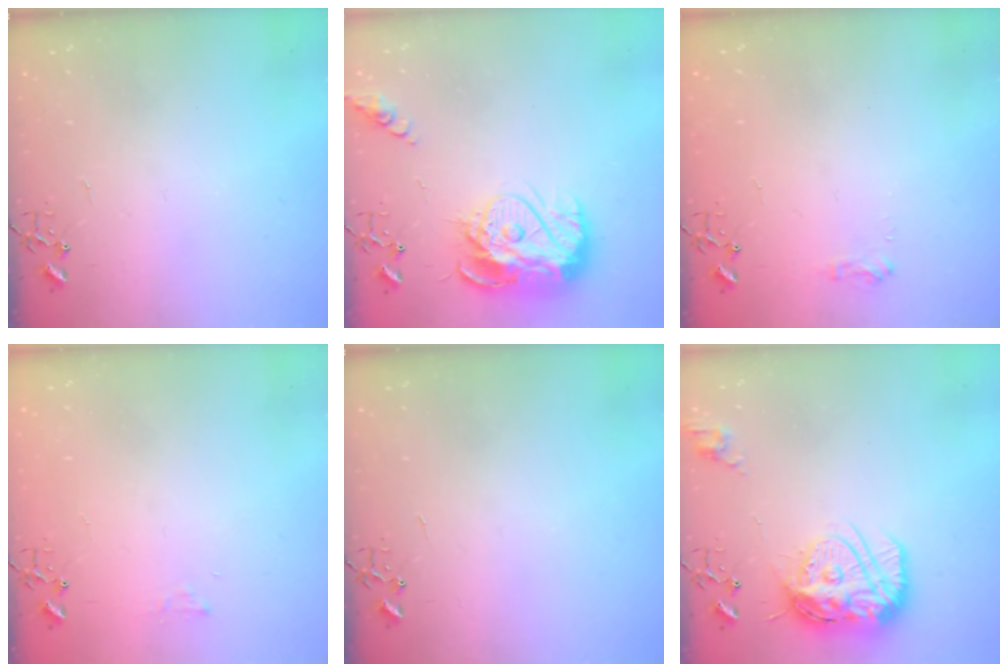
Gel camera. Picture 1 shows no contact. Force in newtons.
{"total": 17.4, "press": 17.3, "slide": 1.8}
{"total": 7.5, "press": 7.4, "slide": 0.8}
{"total": 5.1, "press": 5.0, "slide": 0.6}
{"total": 0.0}
{"total": 19.4, "press": 19.4, "slide": 1.7}